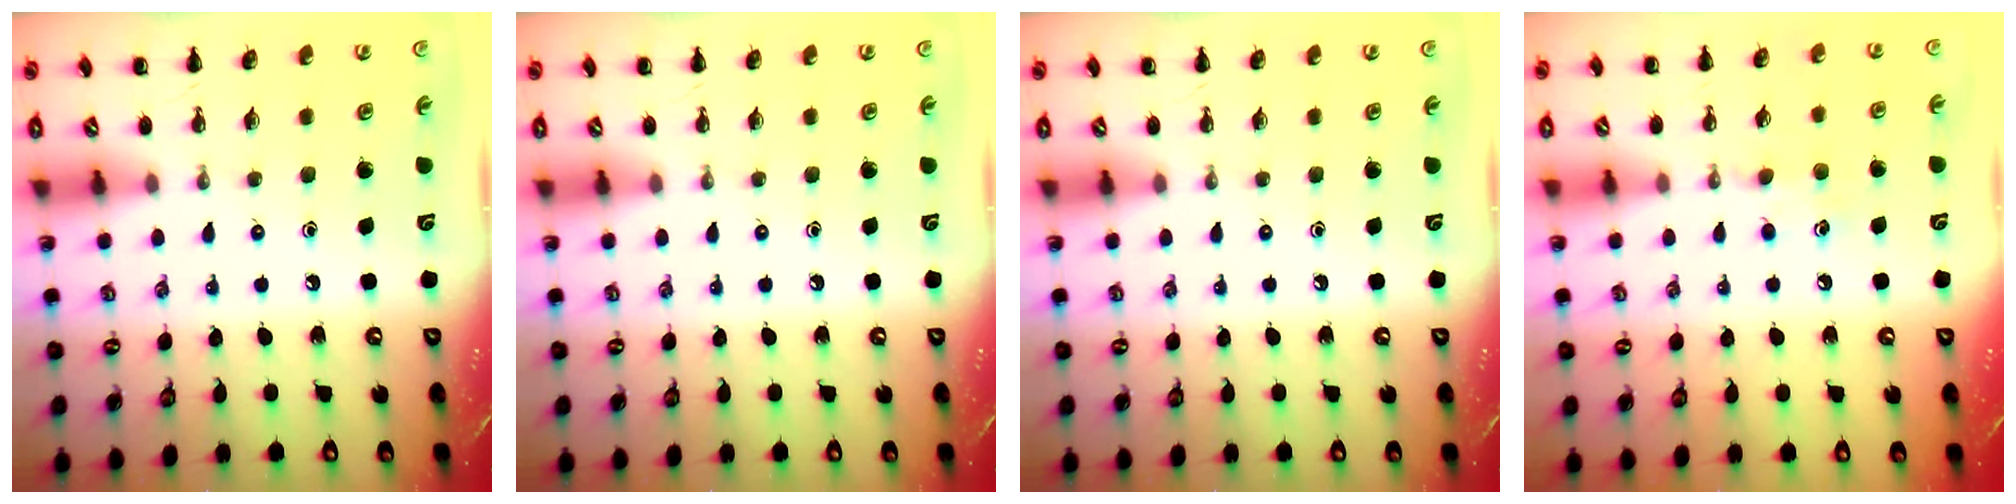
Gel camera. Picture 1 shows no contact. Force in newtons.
{"total": 0.0}
{"total": 0.0}
{"total": 4.6, "press": 4.4, "slide": 1.5}